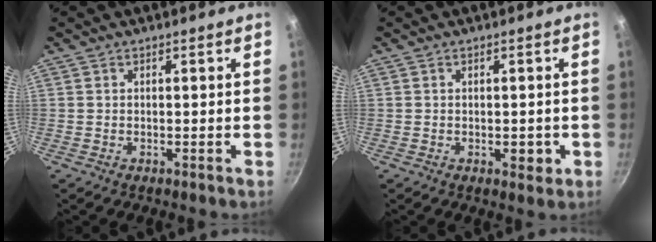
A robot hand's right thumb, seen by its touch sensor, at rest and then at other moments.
{"total": 2.7, "force": [-0.6, 1.6, 2.1], "torque": [-0.017, 0.002, -0.006]}